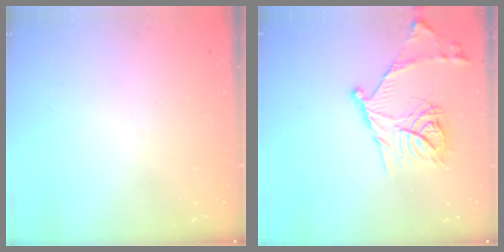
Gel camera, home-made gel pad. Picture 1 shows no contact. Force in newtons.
{"total": 18.4, "press": 18.4, "slide": 1.3}